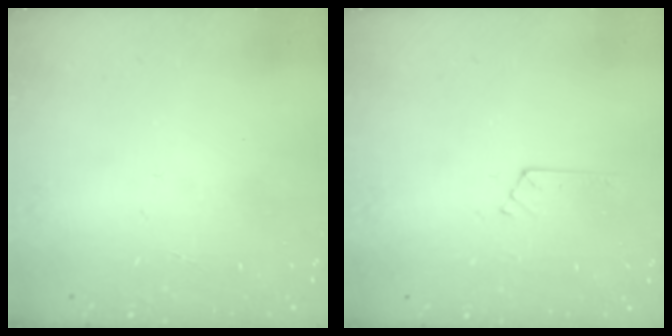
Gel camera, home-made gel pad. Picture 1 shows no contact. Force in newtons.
{"total": 2.8, "press": 2.8, "slide": 0.4}